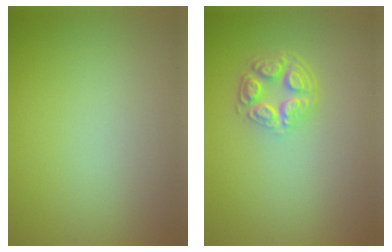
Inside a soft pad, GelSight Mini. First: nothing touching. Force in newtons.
{"total": 4.1, "press": 3.2, "slide": 2.6}